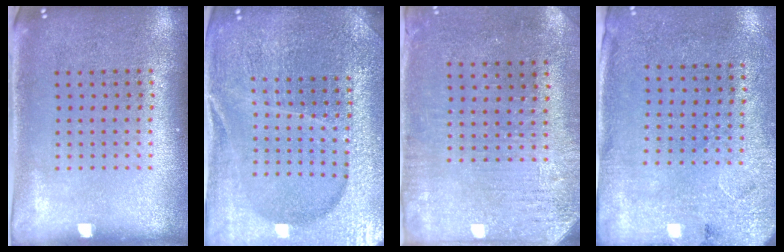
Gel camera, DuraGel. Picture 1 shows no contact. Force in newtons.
{"total": 5.0, "press": 4.6, "slide": 2.1}
{"total": 3.1, "press": 2.6, "slide": 1.7}
{"total": 2.7, "press": 2.2, "slide": 1.6}